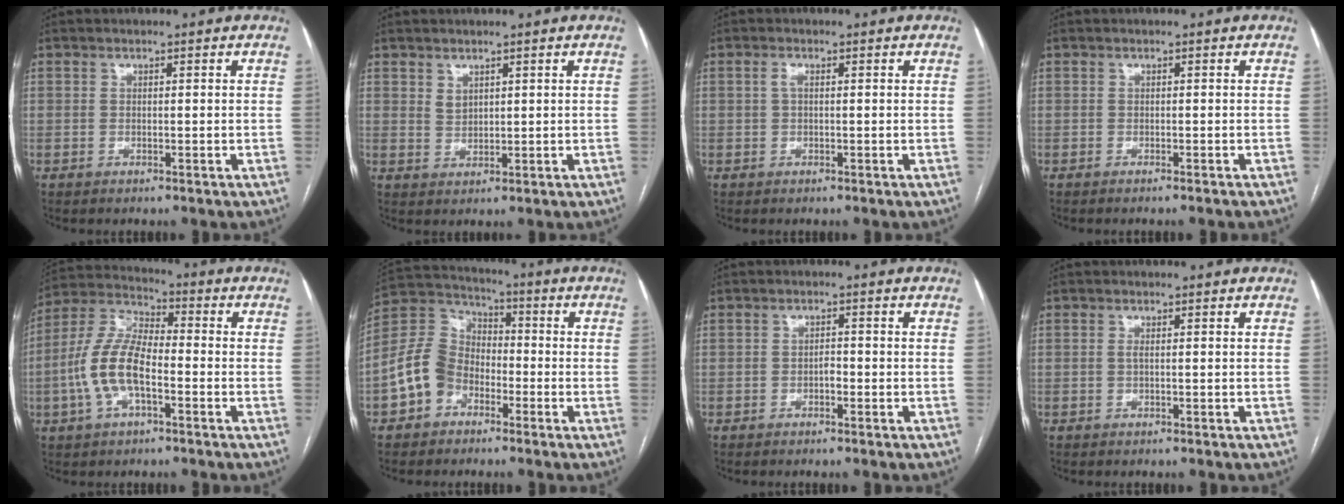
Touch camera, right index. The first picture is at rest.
{"total": 1.8, "force": [1.2, 1.0, 0.9], "torque": [-0.017, -0.002, 0.029]}
{"total": 1.1, "force": [0.1, 0.4, 1.0], "torque": [-0.022, 0.002, 0.000]}
{"total": 1.5, "force": [-1.3, -0.3, 0.7], "torque": [-0.009, 0.003, -0.016]}
{"total": 11.3, "force": [-2.9, 4.5, 9.9], "torque": [-0.226, 0.016, -0.059]}
{"total": 9.4, "force": [-3.9, 7.3, 4.5], "torque": [-0.112, 0.031, -0.077]}
{"total": 1.3, "force": [-0.6, 0.6, 1.0], "torque": [-0.015, 0.004, -0.011]}
{"total": 0.5, "force": [-0.1, -0.1, 0.5], "torque": [-0.012, 0.000, -0.002]}